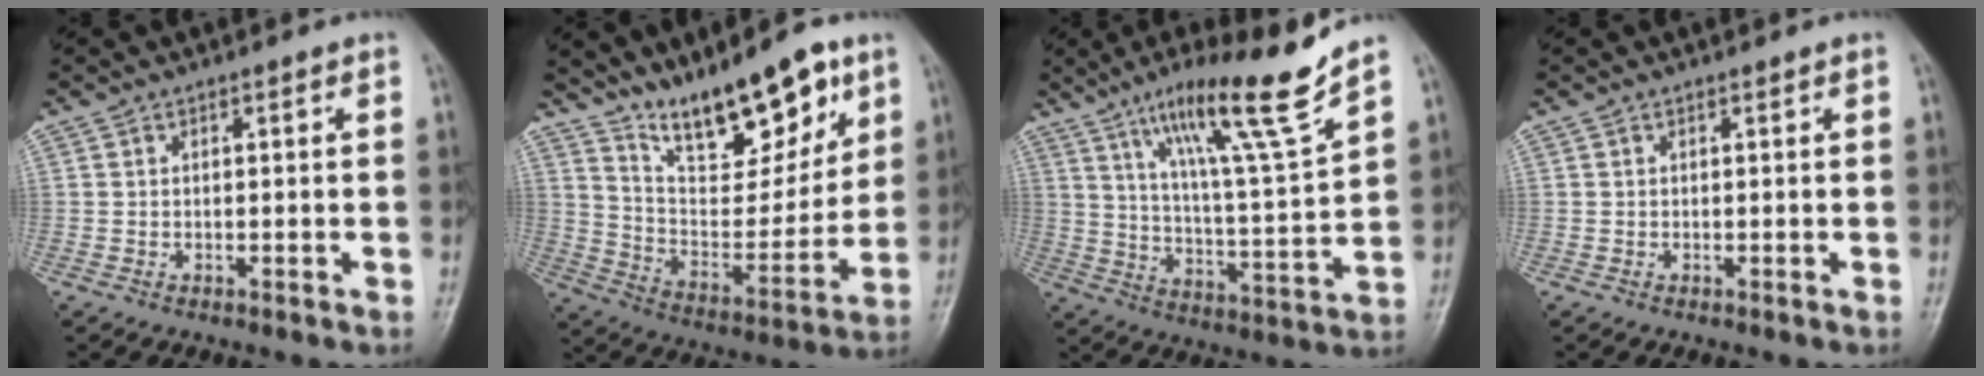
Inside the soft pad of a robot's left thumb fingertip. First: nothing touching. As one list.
[{"total": 18.0, "force": [12.5, 6.3, 11.3], "torque": [-0.132, -0.073, 0.221]}, {"total": 17.0, "force": [11.6, 0.3, 12.5], "torque": [-0.193, -0.064, 0.193]}, {"total": 0.0}]